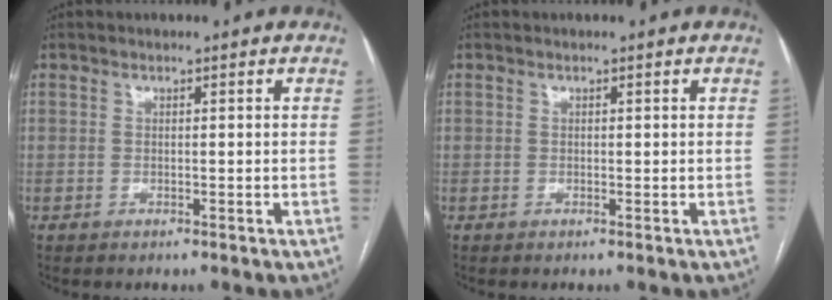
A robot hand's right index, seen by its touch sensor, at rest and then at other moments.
{"total": 0.0}